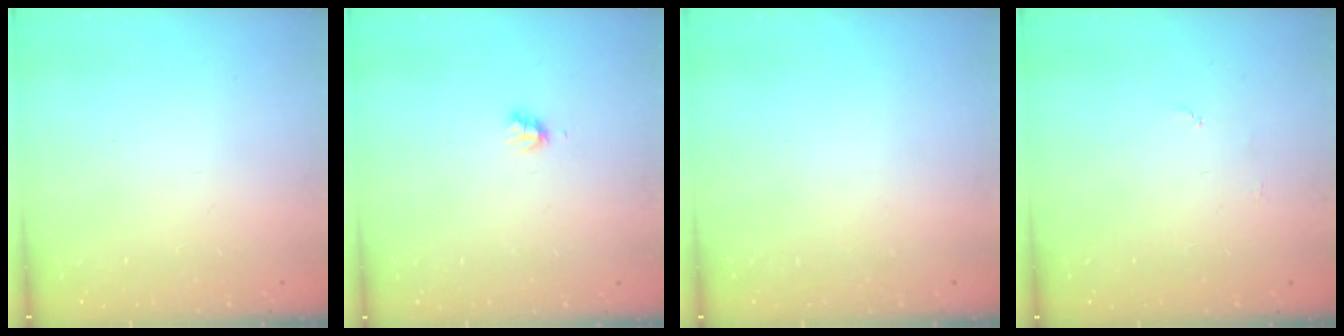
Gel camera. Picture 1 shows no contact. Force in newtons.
{"total": 2.2, "press": 2.2, "slide": 0.3}
{"total": 0.0}
{"total": 3.7, "press": 3.7, "slide": 0.4}